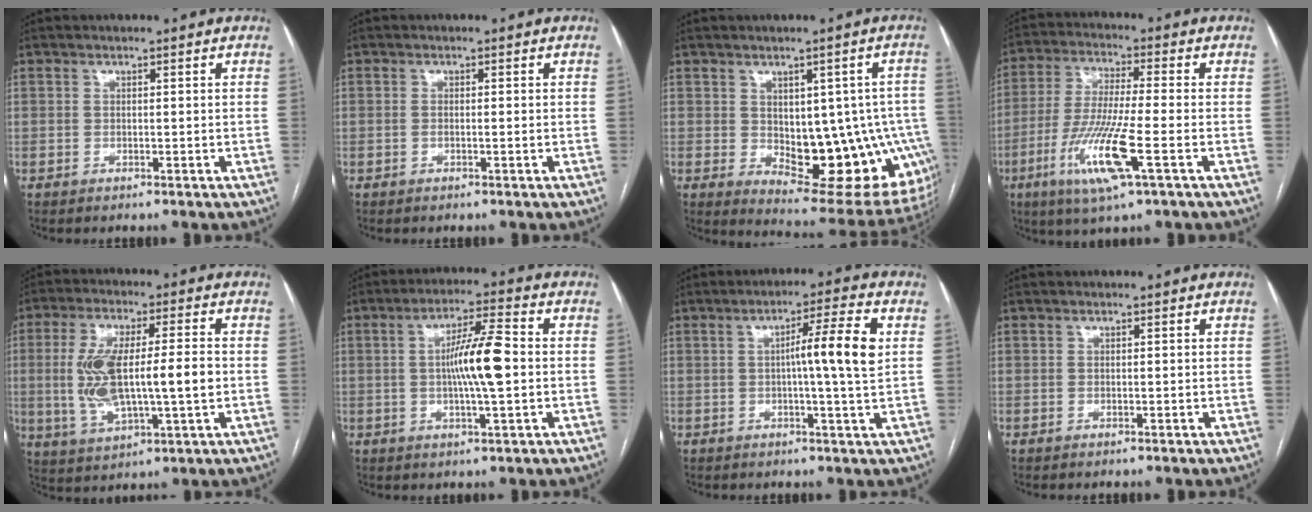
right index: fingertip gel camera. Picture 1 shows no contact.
{"total": 1.0, "force": [-0.1, 0.2, 1.0], "torque": [-0.020, 0.001, 0.000]}
{"total": 18.3, "force": [-3.0, 8.9, 15.7], "torque": [-0.138, 0.012, -0.013]}
{"total": 12.4, "force": [-4.5, 0.5, 11.5], "torque": [-0.238, -0.022, -0.087]}
{"total": 13.6, "force": [-0.6, 3.3, 13.2], "torque": [-0.266, 0.009, -0.002]}
{"total": 9.0, "force": [-0.1, 0.6, 9.0], "torque": [-0.159, 0.007, -0.007]}
{"total": 8.0, "force": [1.0, -0.8, 7.9], "torque": [-0.125, 0.005, 0.013]}
{"total": 0.0}